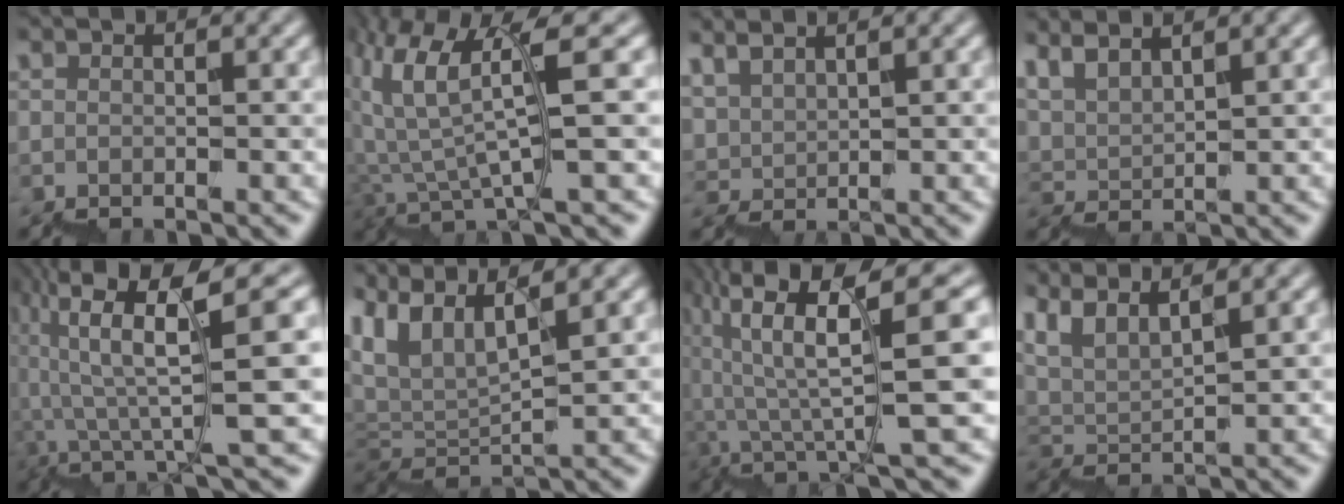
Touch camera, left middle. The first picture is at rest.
{"total": 6.1, "force": [2.8, 0.8, 5.4], "torque": [-0.109, 0.015, 0.048]}
{"total": 2.9, "force": [2.8, 0.6, 0.5], "torque": [-0.006, 0.005, 0.065]}
{"total": 4.0, "force": [4.0, 0.5, 0.4], "torque": [-0.013, 0.008, 0.080]}
{"total": 9.9, "force": [4.6, 1.9, 8.5], "torque": [-0.142, 0.032, 0.082]}
{"total": 6.6, "force": [5.9, 1.2, 2.6], "torque": [-0.072, 0.022, 0.113]}
{"total": 9.8, "force": [3.4, 1.9, 9.0], "torque": [-0.141, 0.038, 0.061]}
{"total": 6.0, "force": [5.6, 0.9, 1.8], "torque": [-0.035, 0.019, 0.104]}